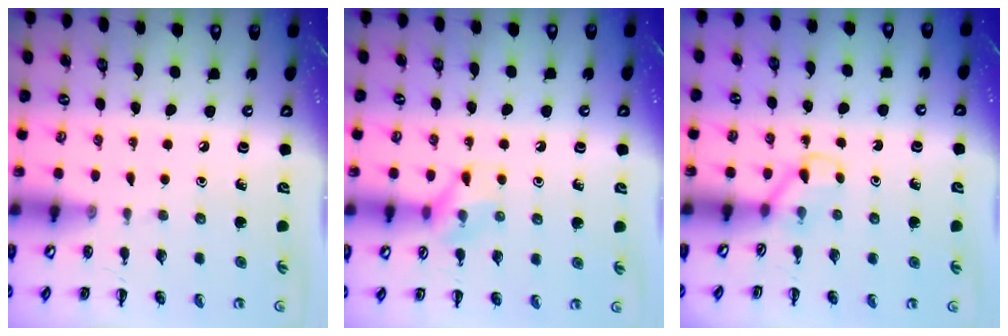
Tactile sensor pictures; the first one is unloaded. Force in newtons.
{"total": 8.6, "press": 8.5, "slide": 1.3}
{"total": 3.0, "press": 2.8, "slide": 1.1}